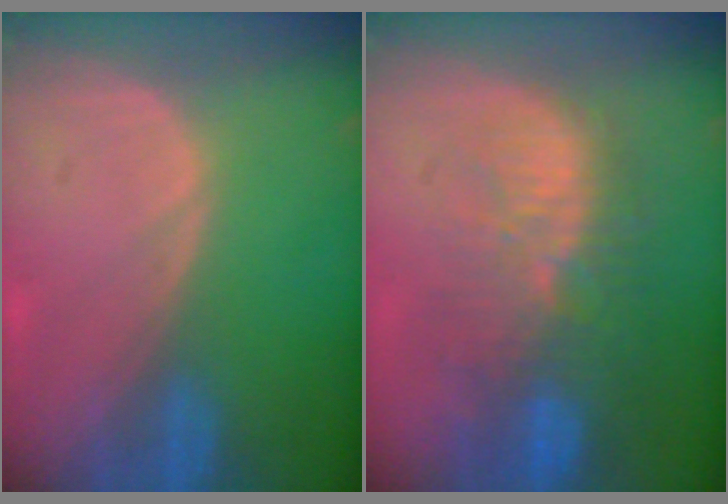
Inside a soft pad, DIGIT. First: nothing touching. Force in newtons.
{"total": 11.3, "press": 9.9, "slide": 5.5}